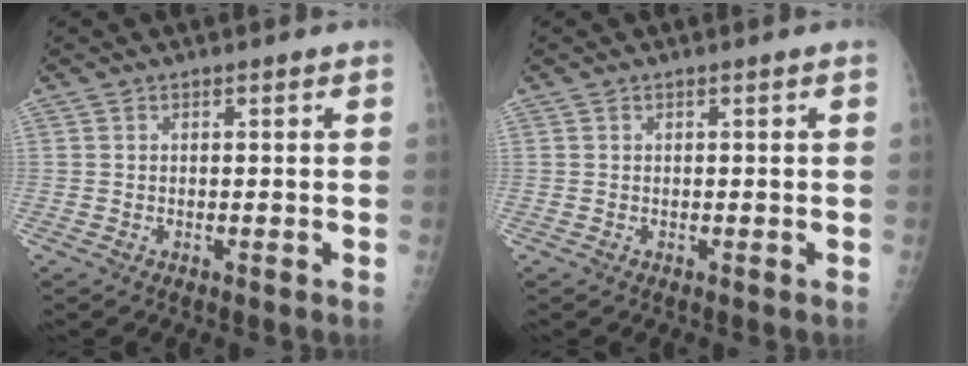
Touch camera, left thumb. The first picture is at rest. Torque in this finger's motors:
{"motor_torque": [0.00, 0.00, 0.00, -0.01, 0.00]}